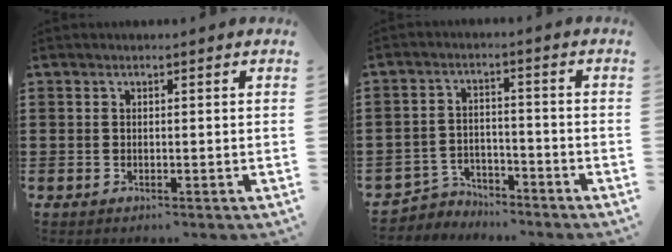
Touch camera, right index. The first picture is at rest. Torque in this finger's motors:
{"motor_torque": [-0.34, 0.37, -0.01, -0.03]}